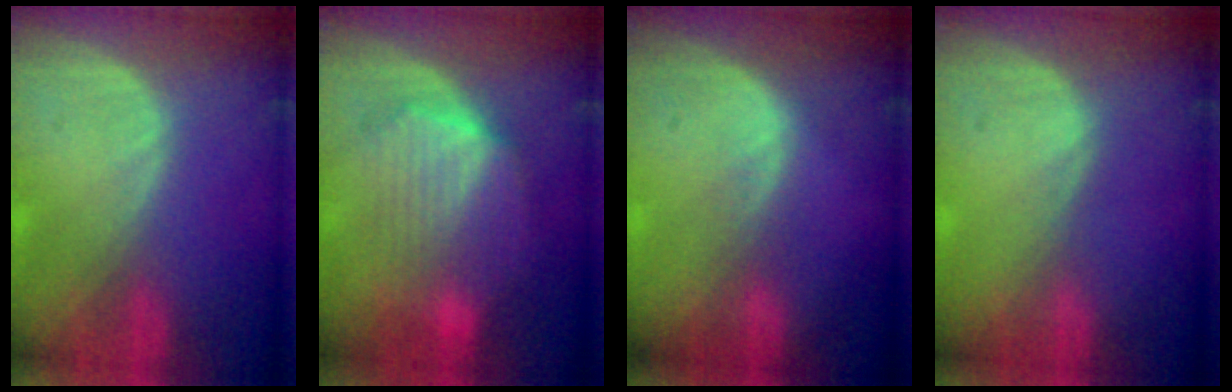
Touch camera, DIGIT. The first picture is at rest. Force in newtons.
{"total": 8.5, "press": 8.5, "slide": 0.3}
{"total": 1.3, "press": 1.3, "slide": 0.1}
{"total": 0.0}